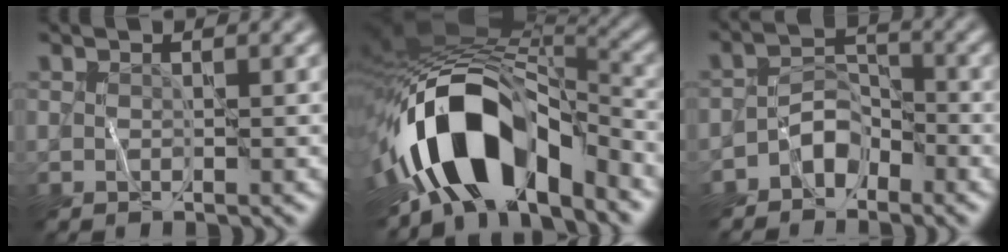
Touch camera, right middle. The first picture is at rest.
{"total": 13.8, "force": [-5.8, 7.1, 10.4], "torque": [-0.175, 0.003, -0.105]}
{"total": 3.2, "force": [-2.1, 2.0, 1.2], "torque": [-0.009, 0.008, -0.045]}